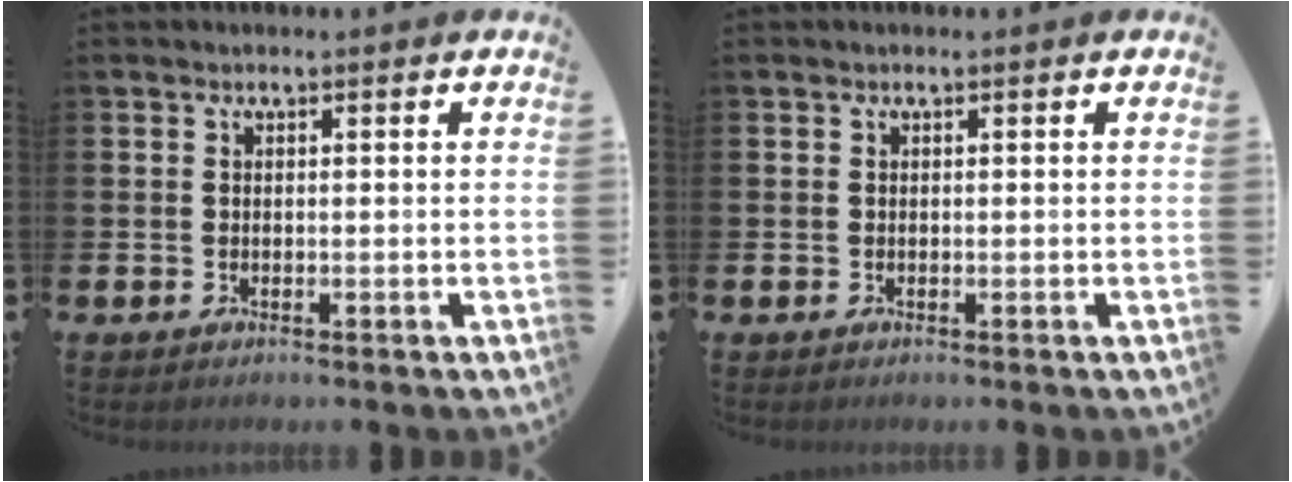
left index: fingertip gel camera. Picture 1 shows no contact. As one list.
[{"total": 0.0}]